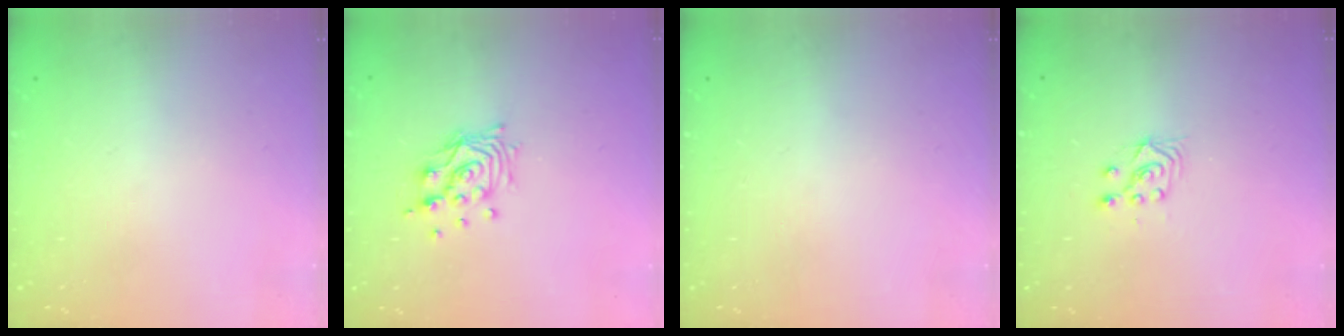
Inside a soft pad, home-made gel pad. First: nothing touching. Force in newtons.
{"total": 11.1, "press": 11.0, "slide": 0.9}
{"total": 0.0}
{"total": 4.0, "press": 3.8, "slide": 1.1}